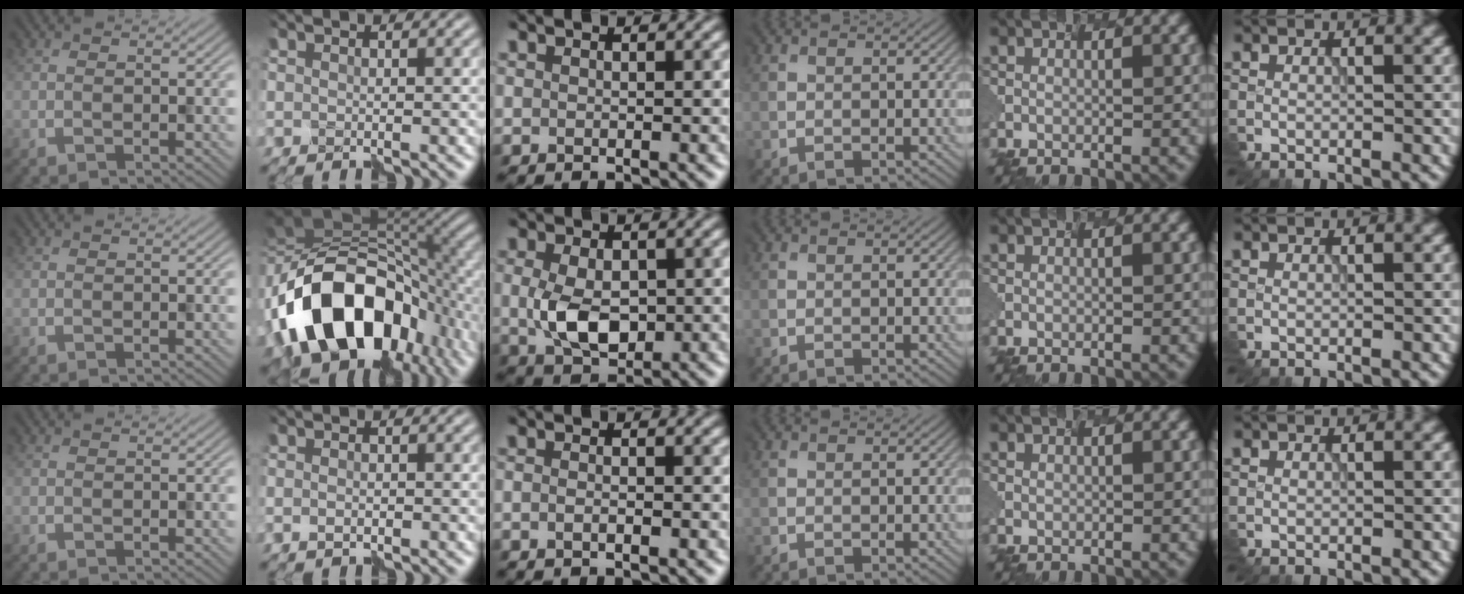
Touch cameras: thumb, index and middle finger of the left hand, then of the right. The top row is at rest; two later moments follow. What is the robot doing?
{"motion": "assemble", "object": "hinged jar"}